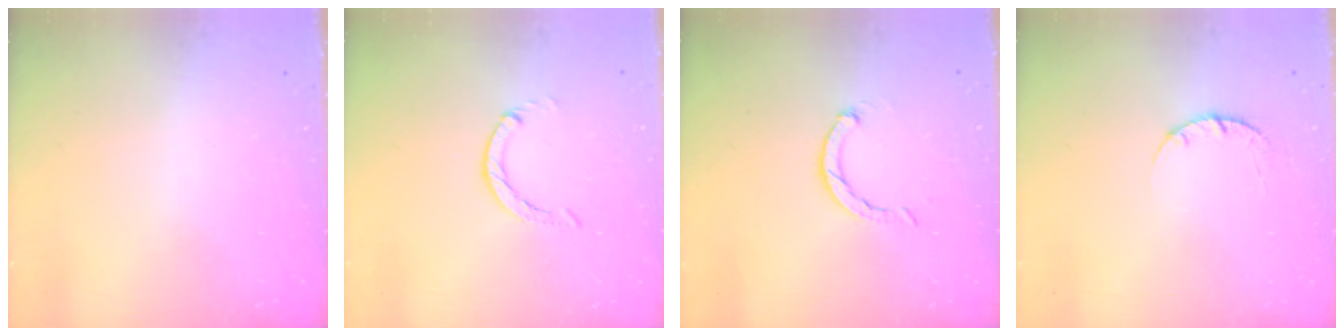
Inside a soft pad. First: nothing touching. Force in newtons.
{"total": 0.0}
{"total": 3.3, "press": 3.2, "slide": 0.7}
{"total": 3.4, "press": 3.4, "slide": 0.4}